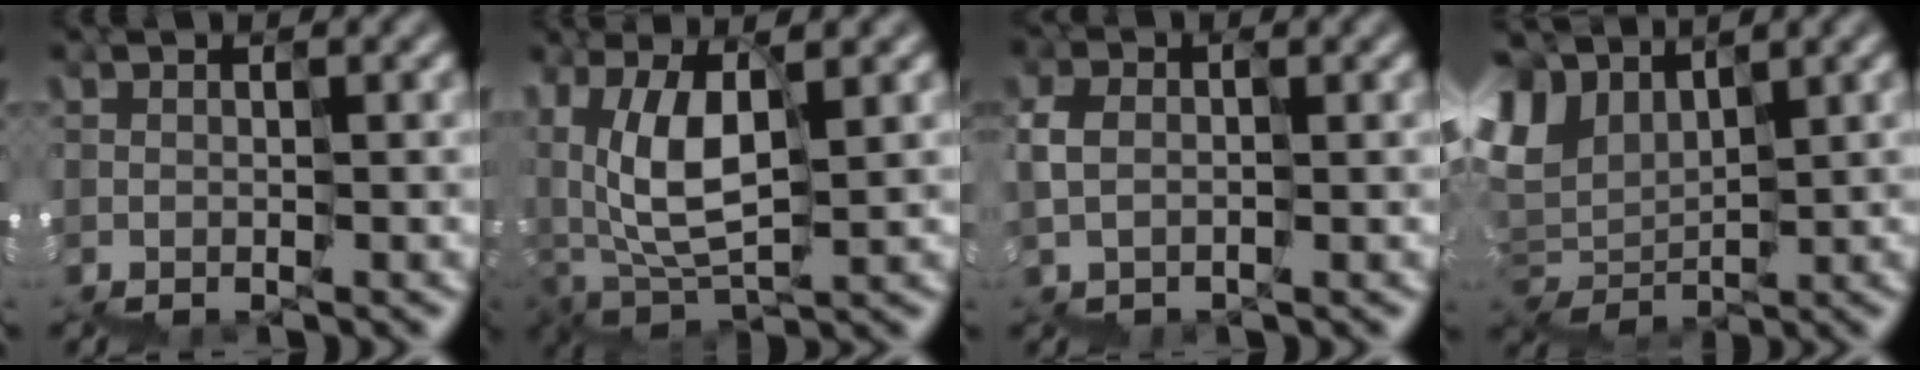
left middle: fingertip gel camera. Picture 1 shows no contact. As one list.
[{"total": 4.2, "force": [2.0, 2.5, 2.7], "torque": [-0.072, 0.019, 0.036]}, {"total": 0.5, "force": [0.0, 0.3, -0.4], "torque": [-0.007, 0.019, -0.009]}, {"total": 4.2, "force": [3.7, 1.8, -0.8], "torque": [0.002, 0.022, 0.067]}]